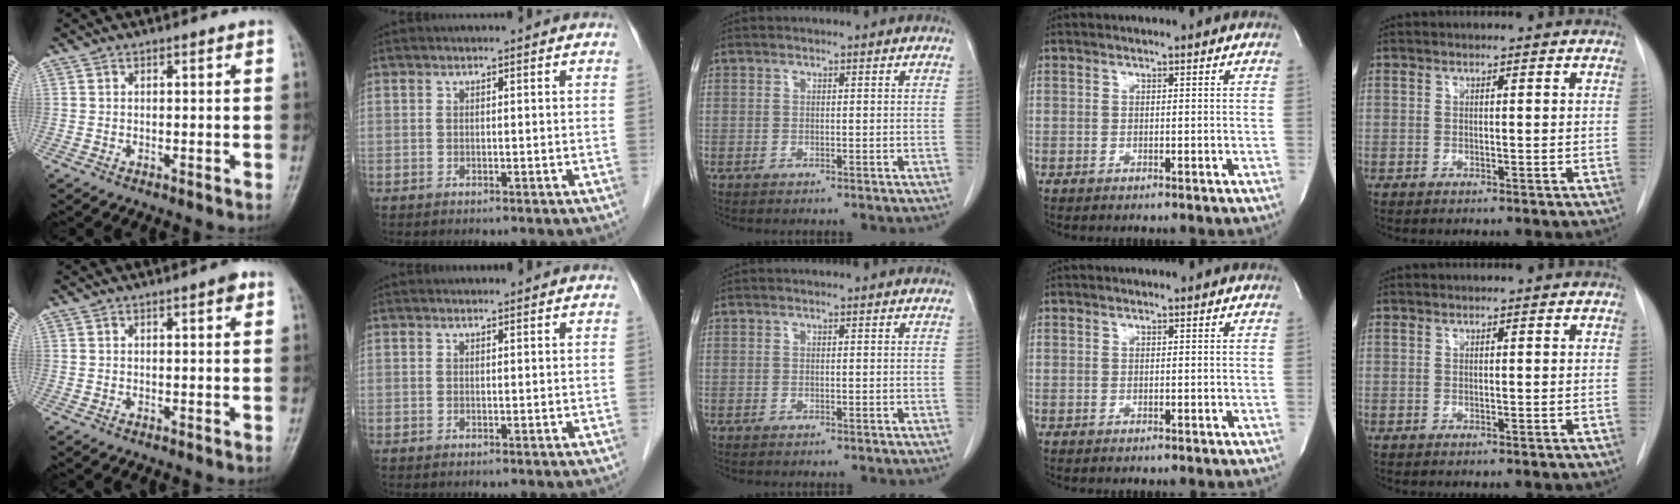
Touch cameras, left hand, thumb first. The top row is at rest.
{"thumb": {"total": 1.9, "force": [1.0, 0.5, 1.6], "torque": [-0.020, -0.001, 0.010]}, "index": {"total": 1.5, "force": [1.5, 0.2, 0.2], "torque": [-0.009, 0.017, 0.022]}}